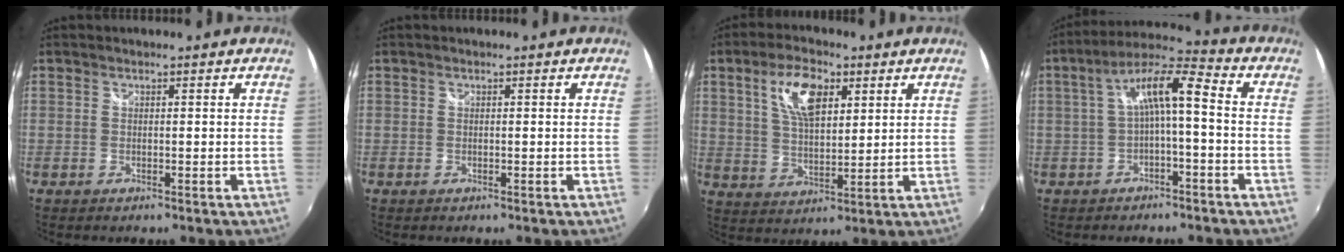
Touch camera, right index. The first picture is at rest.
{"total": 0.0}
{"total": 9.9, "force": [4.3, 4.6, 7.7], "torque": [-0.145, 0.014, 0.081]}
{"total": 8.7, "force": [-0.8, 1.7, 8.5], "torque": [-0.176, 0.024, -0.014]}